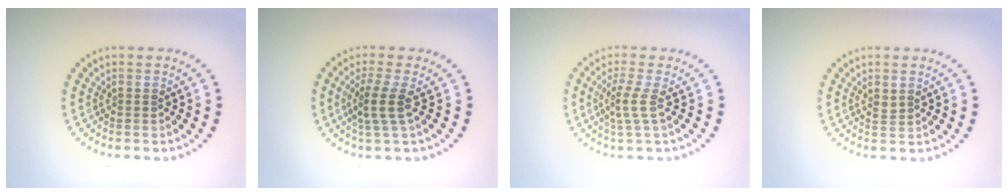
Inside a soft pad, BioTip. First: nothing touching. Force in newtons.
{"total": 2.6, "press": 1.9, "slide": 1.7}
{"total": 2.1, "press": 1.4, "slide": 1.5}
{"total": 0.7, "press": 0.6, "slide": 0.3}